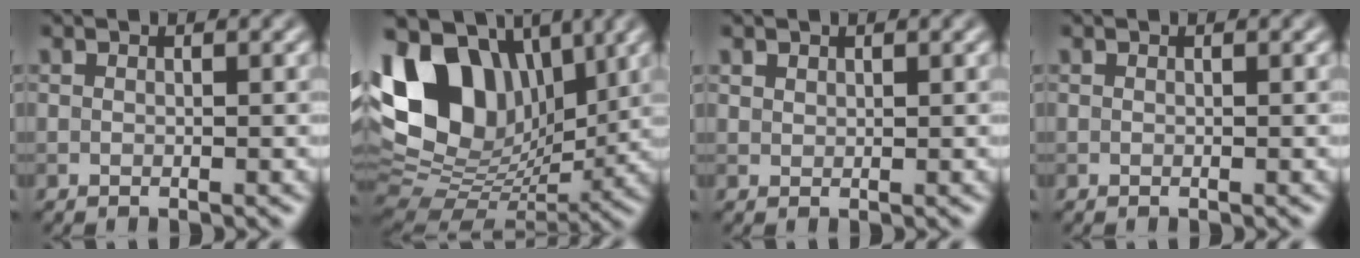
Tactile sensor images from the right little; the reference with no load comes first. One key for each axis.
{"total": 14.2, "fx": 5.4, "fy": 9.4, "fz": 9.2, "tx": -0.187, "ty": 0.029, "tz": 0.098}
{"total": 0.8, "fx": 0.6, "fy": 0.4, "fz": 0.1, "tx": -0.002, "ty": 0.000, "tz": 0.015}
{"total": 0.0}